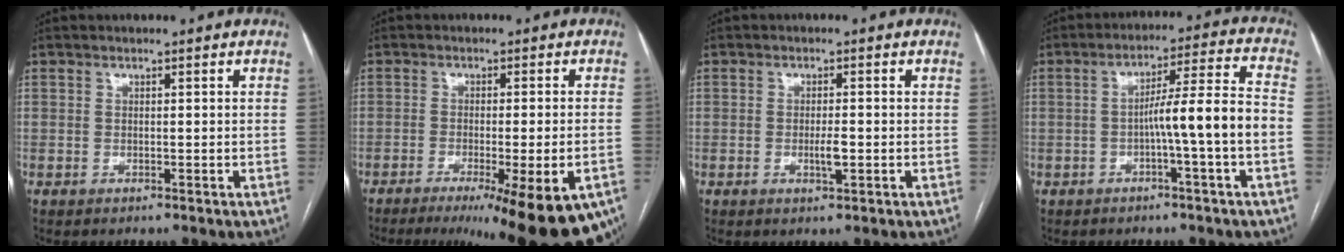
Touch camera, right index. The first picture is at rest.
{"total": 18.9, "force": [-12.9, 2.2, 13.6], "torque": [-0.116, -0.034, -0.166]}
{"total": 2.4, "force": [-0.5, 0.5, 2.3], "torque": [-0.042, -0.001, -0.008]}
{"total": 9.4, "force": [-2.3, -1.1, 9.0], "torque": [-0.143, 0.021, -0.035]}